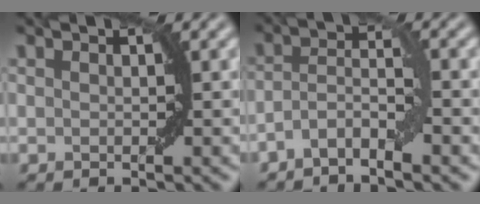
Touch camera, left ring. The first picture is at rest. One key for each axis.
{"total": 3.2, "fx": -1.9, "fy": 0.8, "fz": 2.5, "tx": -0.047, "ty": 0.010, "tz": -0.043}